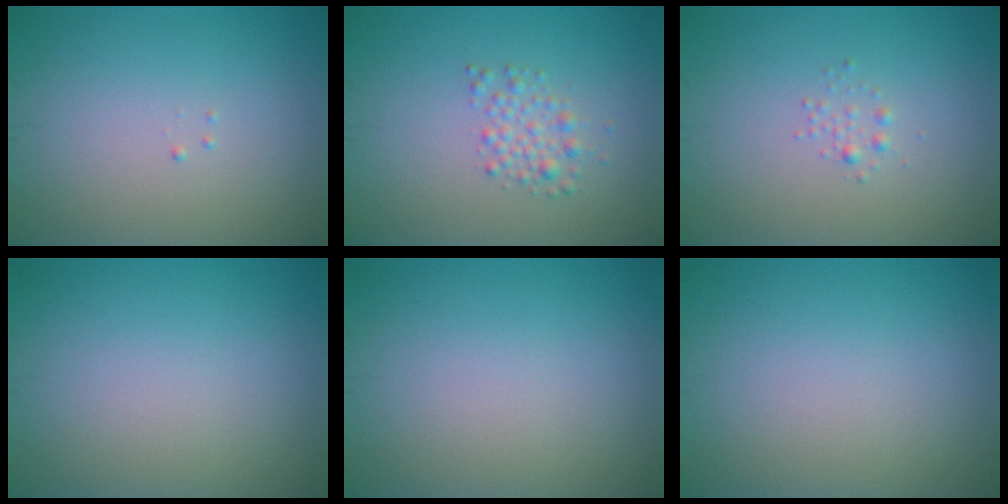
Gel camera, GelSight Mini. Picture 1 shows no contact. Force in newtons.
{"total": 1.9, "press": 1.8, "slide": 0.1}
{"total": 0.8, "press": 0.8, "slide": 0.0}
{"total": 0.0}
{"total": 0.0}
{"total": 0.0}